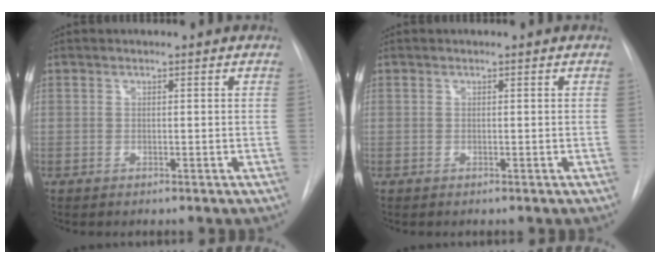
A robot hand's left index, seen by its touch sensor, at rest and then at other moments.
{"total": 0.0}